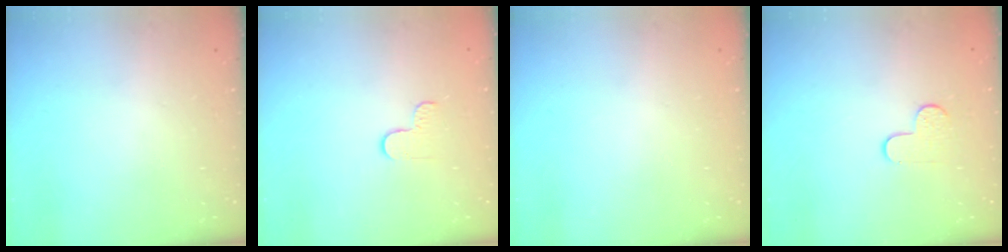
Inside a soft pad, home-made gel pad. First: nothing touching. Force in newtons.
{"total": 3.3, "press": 3.3, "slide": 0.4}
{"total": 0.0}
{"total": 4.6, "press": 4.5, "slide": 0.5}